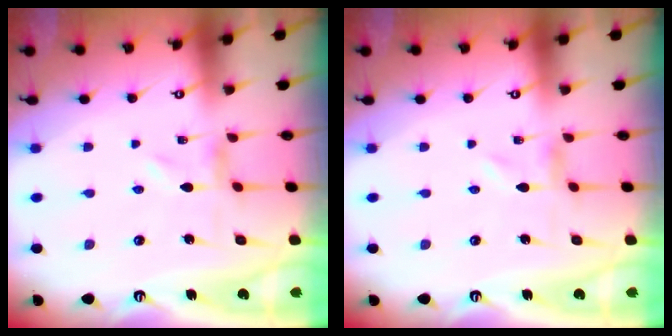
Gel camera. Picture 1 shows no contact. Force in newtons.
{"total": 0.0}